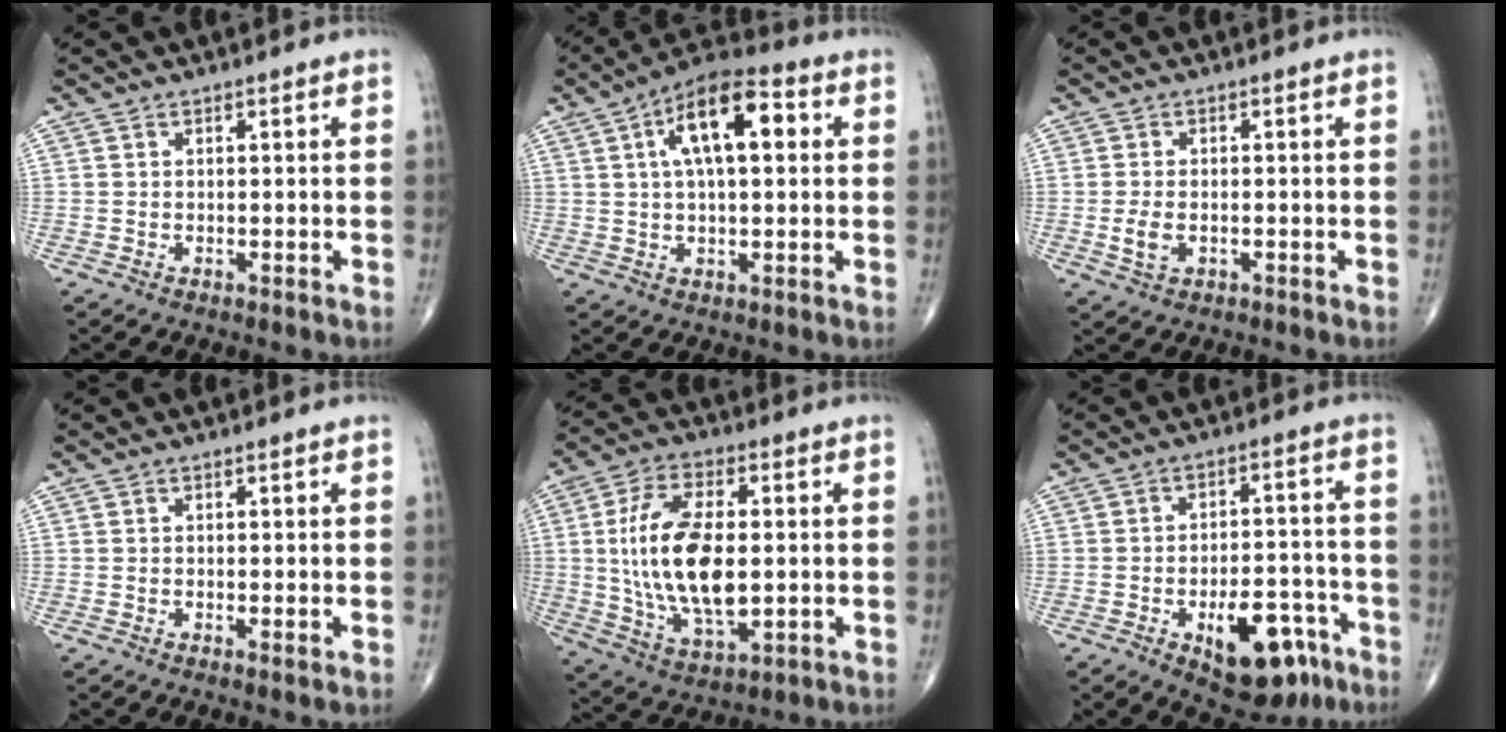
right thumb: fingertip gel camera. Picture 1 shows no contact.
{"total": 13.8, "force": [3.6, 6.1, 11.9], "torque": [-0.189, 0.022, 0.051]}
{"total": 3.4, "force": [-0.8, 2.0, 2.6], "torque": [-0.053, 0.001, -0.012]}
{"total": 0.8, "force": [-0.1, 0.2, 0.8], "torque": [-0.016, -0.004, -0.005]}
{"total": 18.8, "force": [0.6, 9.2, 16.3], "torque": [-0.309, -0.009, 0.017]}
{"total": 14.4, "force": [-7.0, 7.1, 10.5], "torque": [-0.116, 0.042, -0.088]}